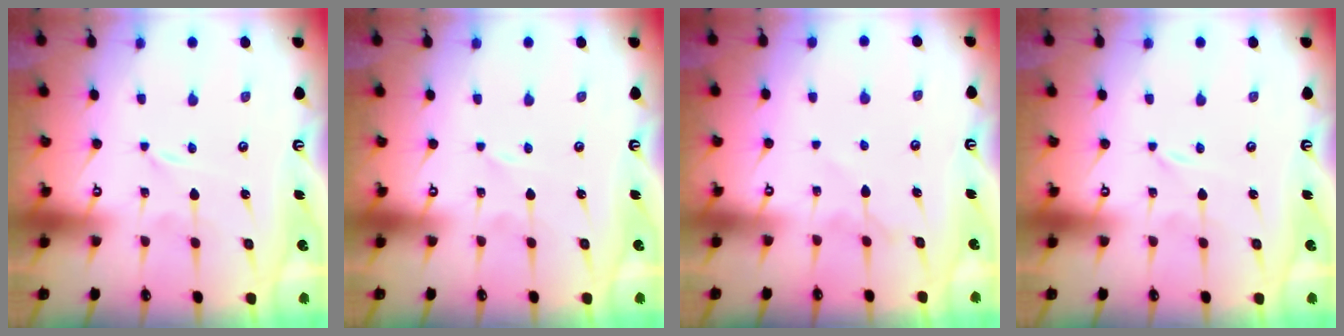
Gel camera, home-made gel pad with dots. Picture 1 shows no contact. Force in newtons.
{"total": 0.0}
{"total": 5.6, "press": 5.6, "slide": 0.8}
{"total": 0.0}